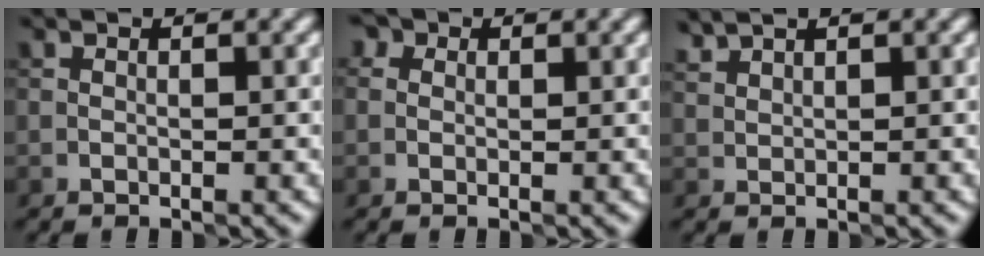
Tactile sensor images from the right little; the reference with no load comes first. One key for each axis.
{"total": 2.8, "fx": 1.4, "fy": 1.9, "fz": 1.4, "tx": -0.011, "ty": 0.022, "tz": -0.015}
{"total": 1.3, "fx": 1.3, "fy": 0.1, "fz": 0.2, "tx": -0.004, "ty": 0.003, "tz": 0.033}